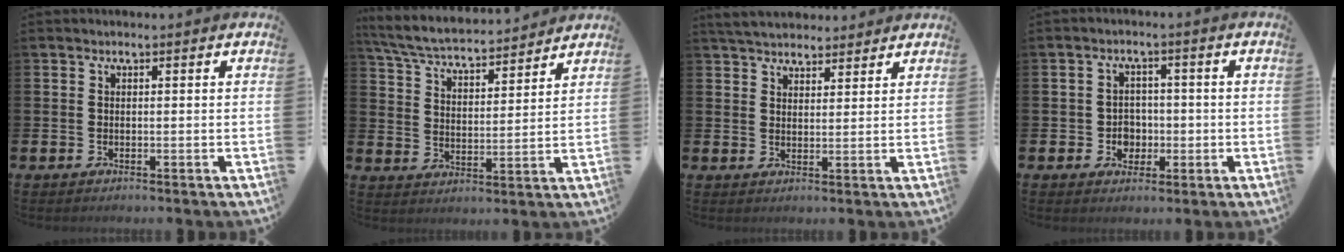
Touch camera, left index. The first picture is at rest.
{"total": 6.0, "force": [5.7, 1.0, 1.5], "torque": [-0.056, -0.040, 0.098]}
{"total": 4.6, "force": [4.4, 1.3, 0.3], "torque": [-0.022, -0.016, 0.083]}
{"total": 3.3, "force": [-0.6, 3.0, 1.0], "torque": [-0.019, 0.000, -0.021]}